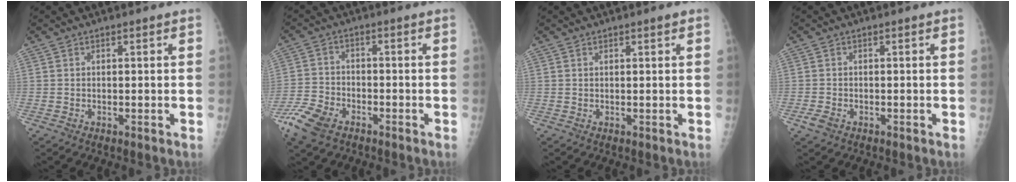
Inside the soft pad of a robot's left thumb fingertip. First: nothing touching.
{"total": 8.6, "force": [-5.4, 4.8, 4.7], "torque": [-0.105, 0.008, -0.107]}
{"total": 1.1, "force": [0.7, 0.4, 0.7], "torque": [-0.004, -0.001, 0.009]}
{"total": 2.1, "force": [-1.1, 1.4, 1.1], "torque": [-0.021, 0.000, -0.020]}